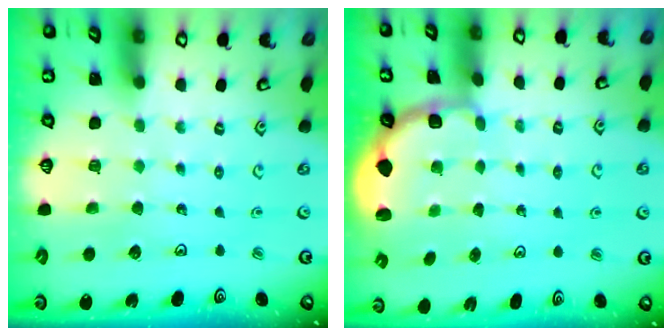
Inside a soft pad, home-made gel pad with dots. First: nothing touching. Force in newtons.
{"total": 2.3, "press": 2.0, "slide": 1.0}